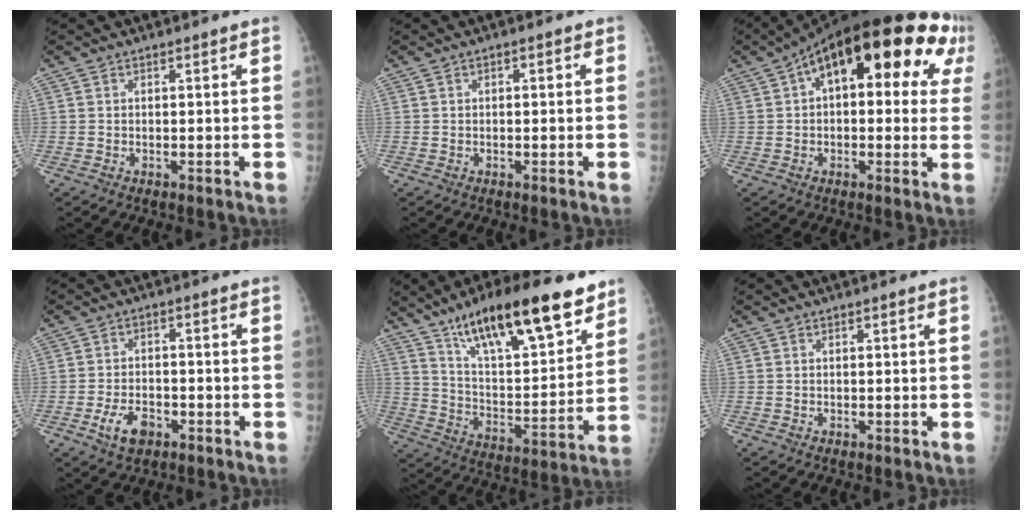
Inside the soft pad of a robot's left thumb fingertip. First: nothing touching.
{"total": 1.2, "force": [0.2, 0.6, 0.9], "torque": [-0.008, 0.003, -0.002]}
{"total": 22.6, "force": [7.7, 10.3, 18.6], "torque": [-0.242, 0.047, 0.101]}
{"total": 6.0, "force": [-3.0, 3.5, 3.8], "torque": [-0.064, 0.017, -0.050]}
{"total": 23.7, "force": [15.6, 7.0, 16.5], "torque": [-0.236, -0.056, 0.260]}
{"total": 0.0}